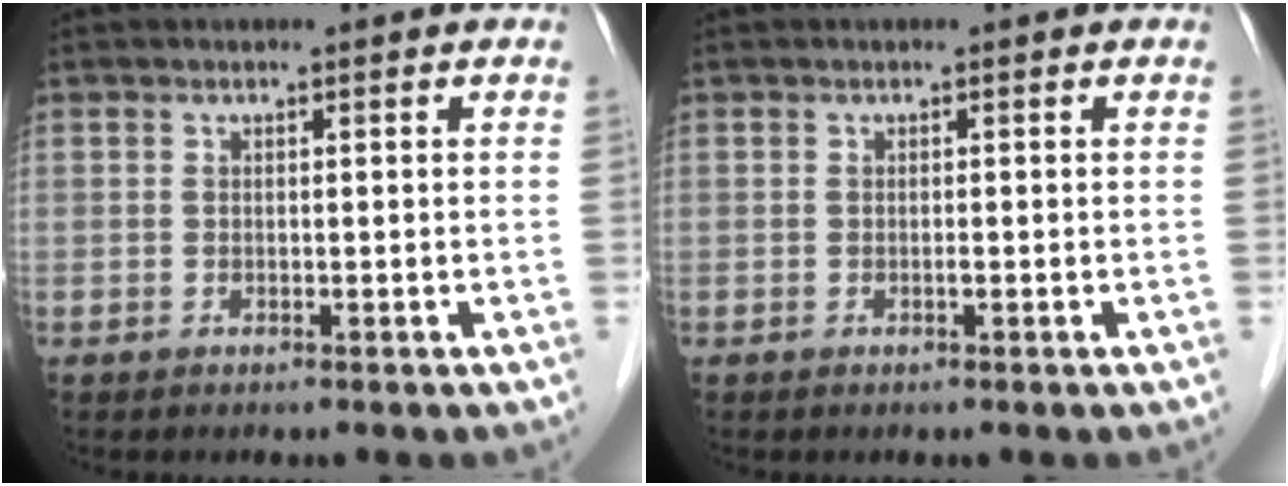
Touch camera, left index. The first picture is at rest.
{"total": 0.0}